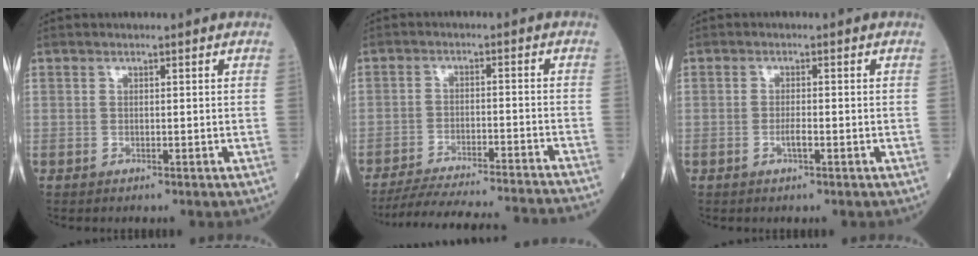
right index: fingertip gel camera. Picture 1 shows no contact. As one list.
[{"total": 22.6, "force": [-21.1, -0.2, 8.3], "torque": [-0.100, -0.041, -0.285]}, {"total": 1.8, "force": [-0.7, 0.2, 1.6], "torque": [-0.030, -0.001, -0.014]}]